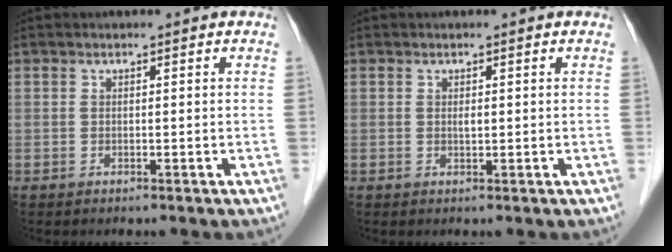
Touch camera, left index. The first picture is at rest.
{"total": 0.7, "force": [0.3, 0.3, 0.6], "torque": [-0.012, -0.002, 0.004]}